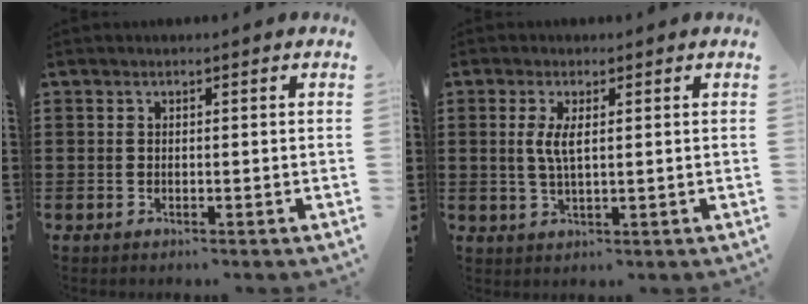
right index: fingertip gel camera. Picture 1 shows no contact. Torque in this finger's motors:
{"motor_torque": [0.15, -0.06, 0.13, 0.05]}